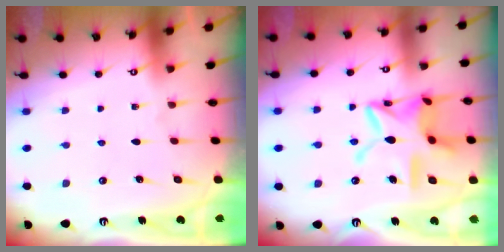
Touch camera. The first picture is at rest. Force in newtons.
{"total": 16.8, "press": 16.8, "slide": 1.4}